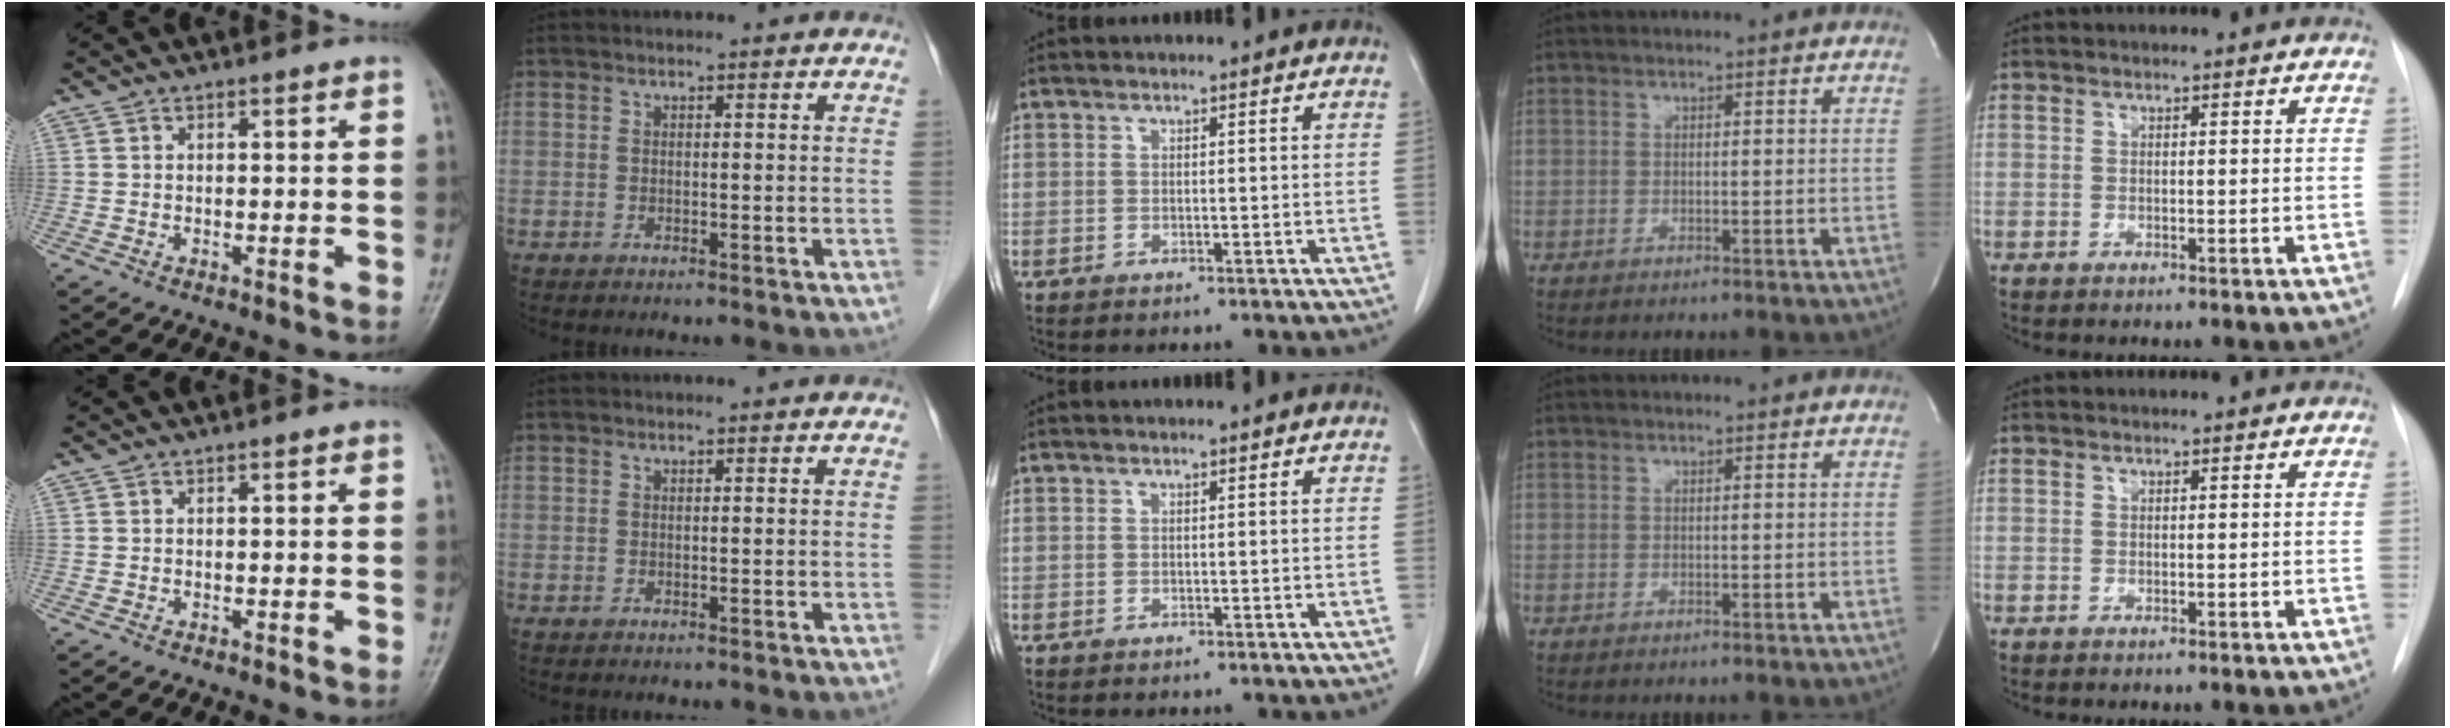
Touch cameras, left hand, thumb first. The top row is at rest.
{}